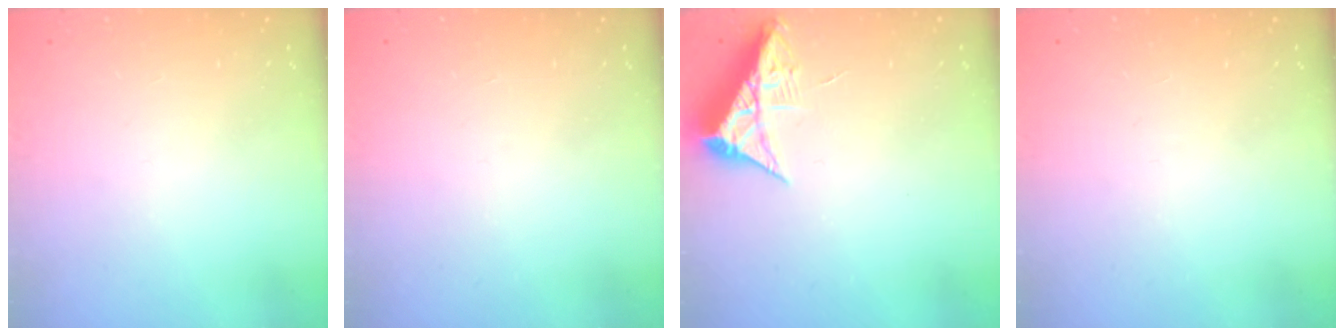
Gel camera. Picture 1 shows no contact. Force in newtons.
{"total": 1.5, "press": 1.5, "slide": 0.1}
{"total": 7.7, "press": 7.7, "slide": 0.4}
{"total": 1.5, "press": 1.5, "slide": 0.1}